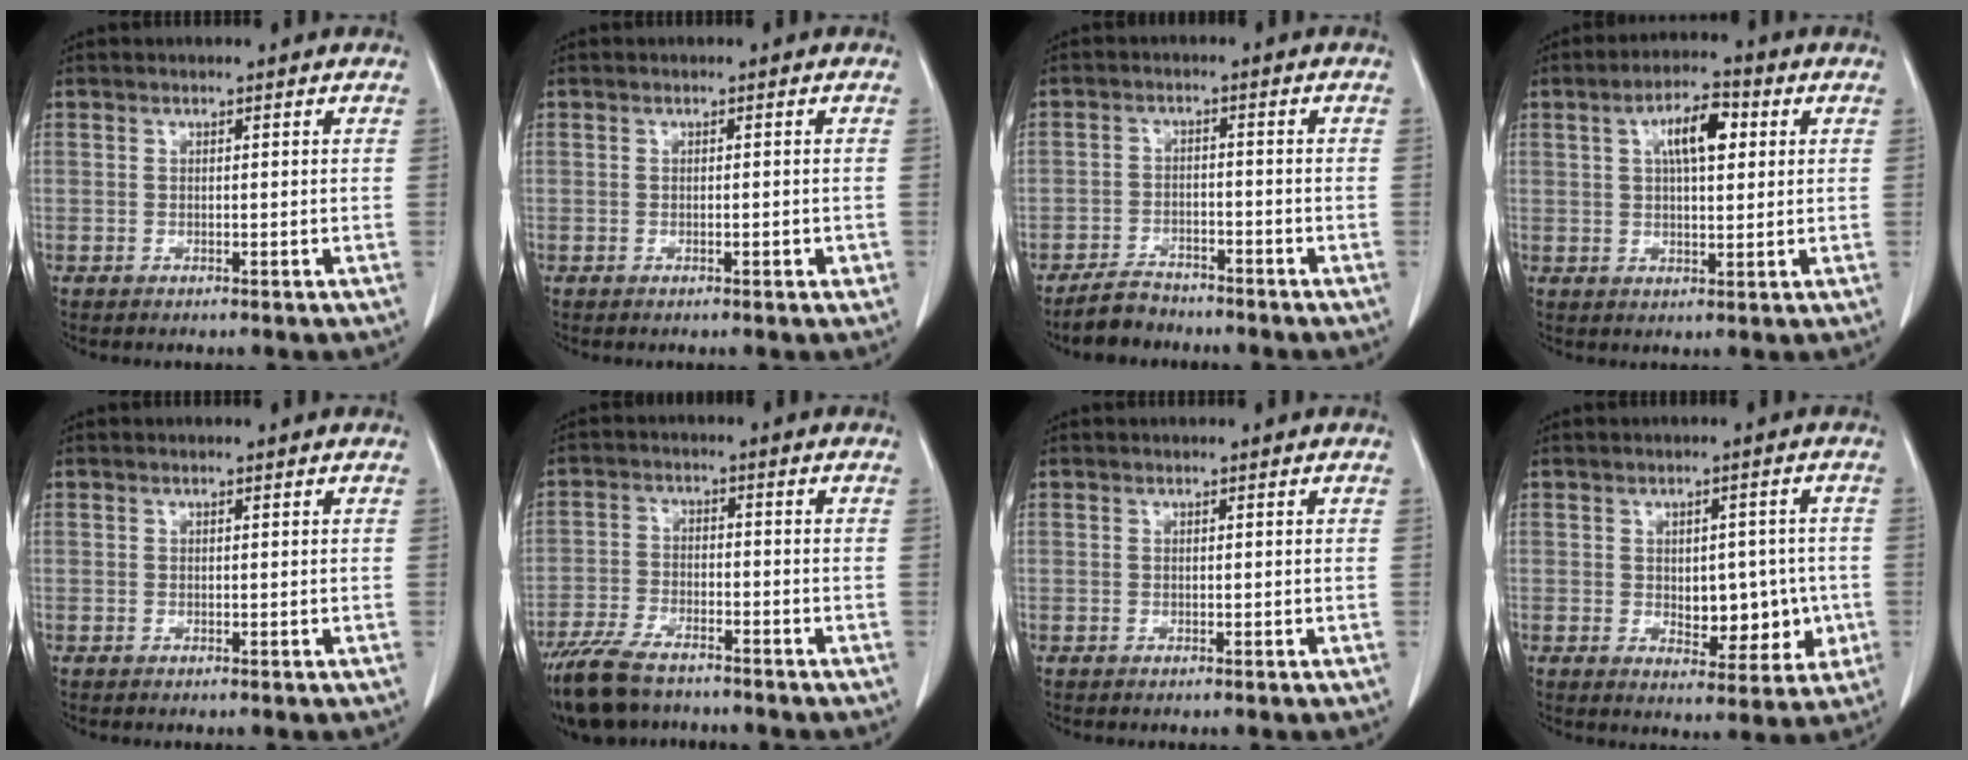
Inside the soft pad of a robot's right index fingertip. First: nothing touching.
{"total": 1.7, "force": [-0.4, 0.7, 1.5], "torque": [-0.030, 0.004, -0.001]}
{"total": 4.9, "force": [-4.3, 2.1, 1.0], "torque": [-0.026, -0.004, -0.077]}
{"total": 7.8, "force": [2.4, 2.8, 6.9], "torque": [-0.125, 0.016, 0.041]}
{"total": 0.0}
{"total": 11.3, "force": [-9.0, 4.0, 5.6], "torque": [-0.107, -0.019, -0.154]}
{"total": 0.0}
{"total": 9.1, "force": [-0.8, 5.4, 7.3], "torque": [-0.088, 0.014, 0.006]}